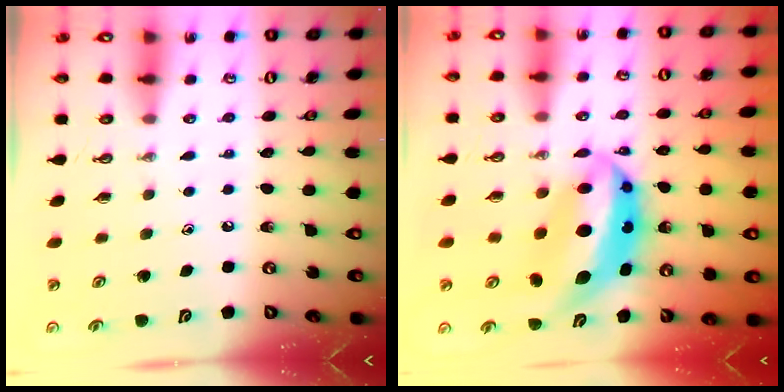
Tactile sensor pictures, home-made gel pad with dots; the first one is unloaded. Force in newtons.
{"total": 12.0, "press": 11.9, "slide": 1.3}